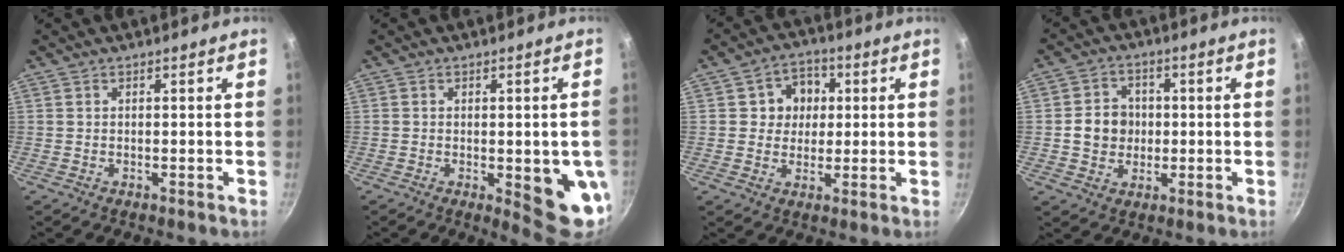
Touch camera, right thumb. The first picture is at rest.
{"total": 9.6, "force": [-1.9, 3.2, 8.9], "torque": [-0.084, -0.006, -0.017]}
{"total": 7.4, "force": [1.4, 6.6, 3.0], "torque": [-0.003, 0.006, 0.014]}
{"total": 7.3, "force": [-0.1, 6.5, 3.2], "torque": [-0.024, 0.010, -0.007]}